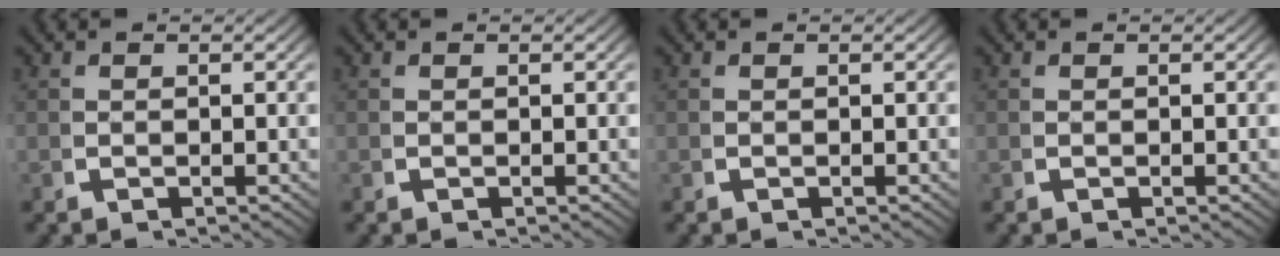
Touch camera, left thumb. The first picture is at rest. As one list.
[{"total": 0.0}, {"total": 0.0}, {"total": 0.0}]